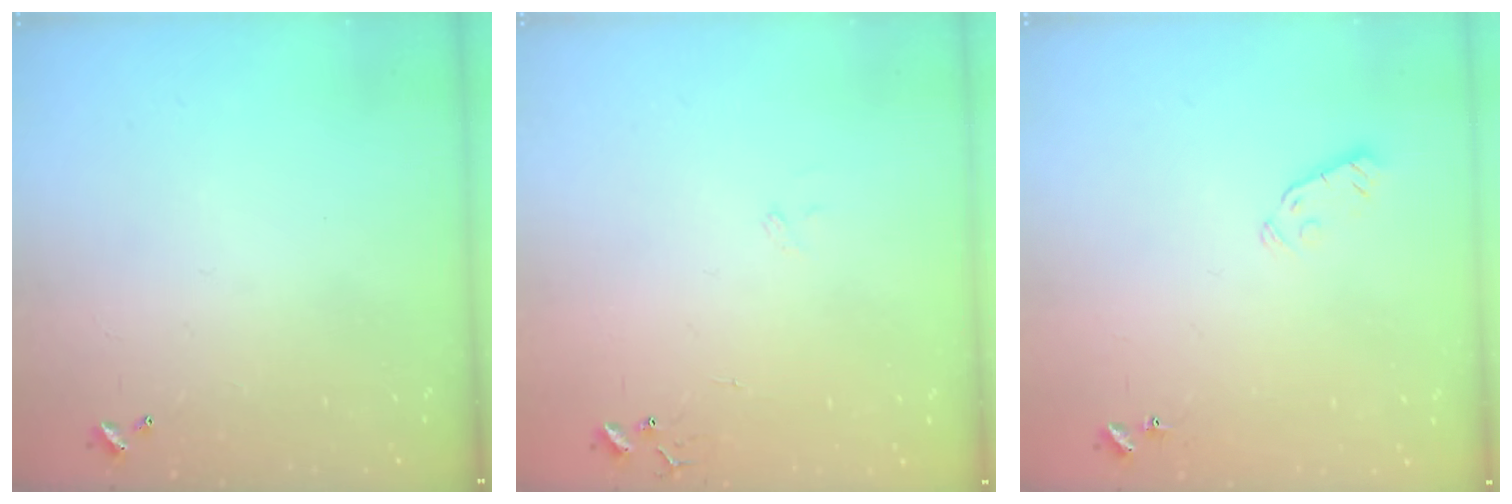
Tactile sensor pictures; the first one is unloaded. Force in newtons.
{"total": 7.6, "press": 7.6, "slide": 0.5}
{"total": 3.7, "press": 3.6, "slide": 0.9}